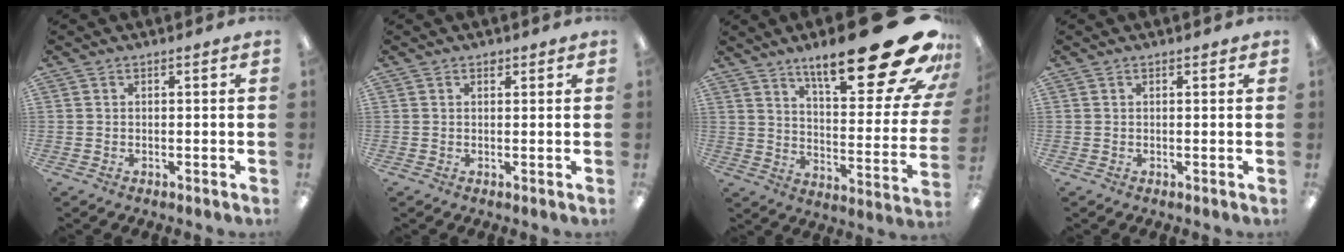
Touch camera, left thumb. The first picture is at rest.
{"total": 1.2, "force": [0.8, 0.8, 0.4], "torque": [0.000, -0.001, 0.013]}
{"total": 28.2, "force": [17.2, 8.3, 20.7], "torque": [-0.292, -0.113, 0.278]}
{"total": 0.5, "force": [0.3, 0.3, 0.2], "torque": [0.003, -0.001, 0.004]}